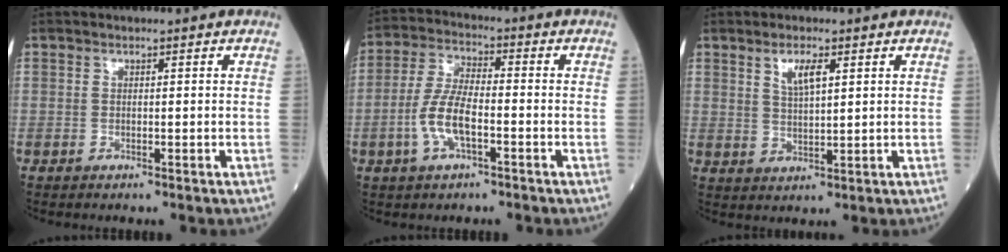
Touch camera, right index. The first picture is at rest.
{"total": 7.8, "force": [-2.6, 2.7, 6.8], "torque": [-0.152, 0.005, -0.051]}
{"total": 3.9, "force": [1.9, 0.9, 3.3], "torque": [-0.065, 0.001, 0.038]}